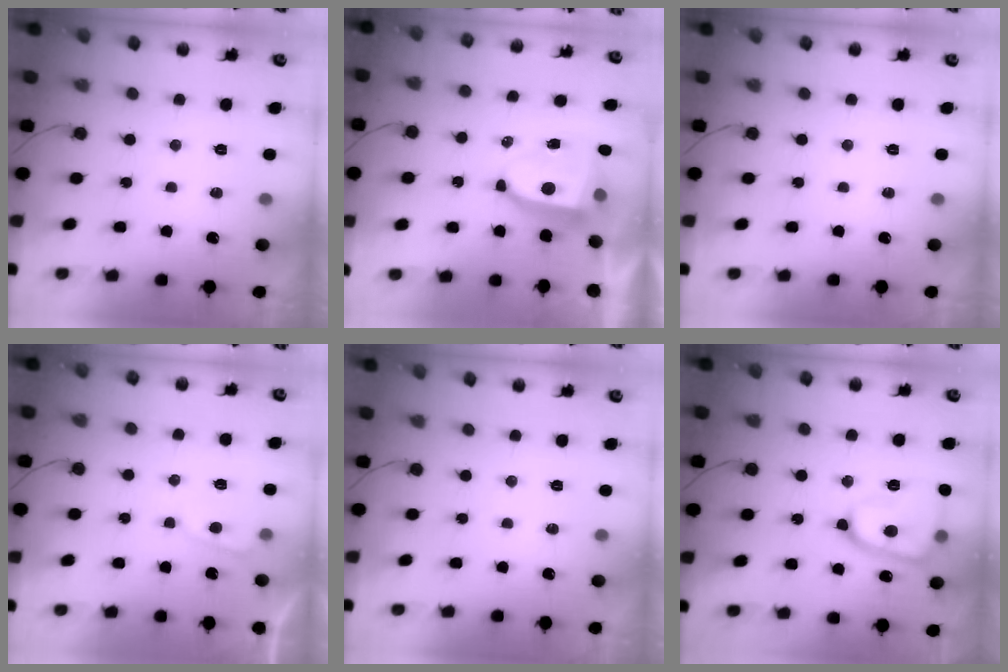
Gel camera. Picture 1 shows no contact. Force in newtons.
{"total": 8.2, "press": 8.1, "slide": 1.0}
{"total": 0.0}
{"total": 2.3, "press": 2.3, "slide": 0.2}
{"total": 0.0}
{"total": 16.4, "press": 16.3, "slide": 1.6}